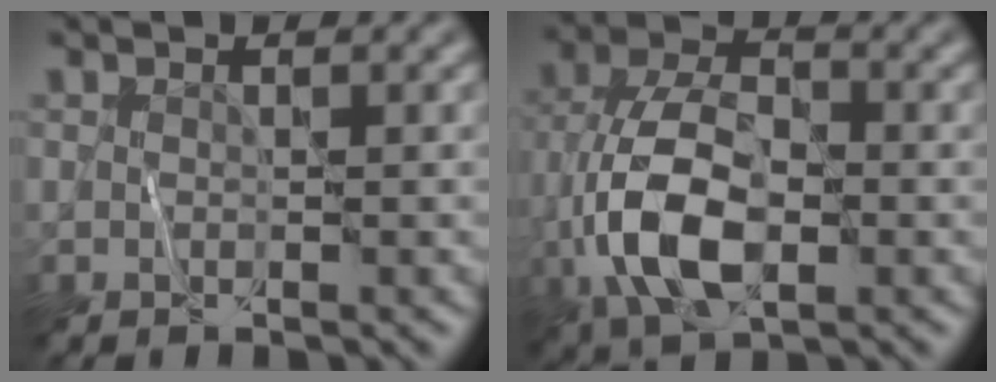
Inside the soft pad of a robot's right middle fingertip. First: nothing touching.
{"total": 9.1, "force": [-2.4, 4.8, 7.4], "torque": [-0.162, 0.001, -0.057]}